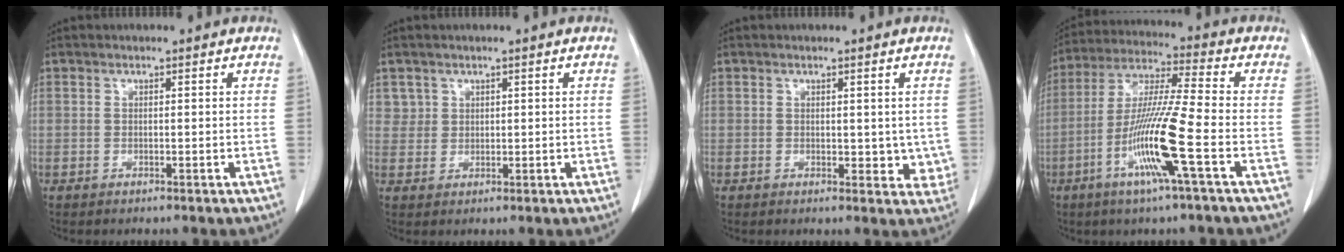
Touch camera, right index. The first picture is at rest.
{"total": 2.3, "force": [1.3, 1.9, -0.2], "torque": [0.019, 0.003, 0.016]}
{"total": 3.6, "force": [0.3, 2.3, 2.7], "torque": [-0.013, -0.005, 0.006]}
{"total": 13.3, "force": [-4.7, -0.9, 12.4], "torque": [-0.247, -0.013, -0.096]}